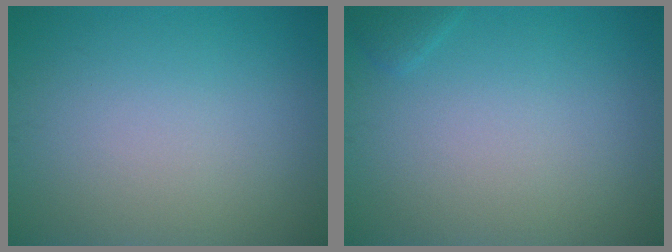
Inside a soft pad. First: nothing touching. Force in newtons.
{"total": 0.7, "press": 0.7, "slide": 0.1}